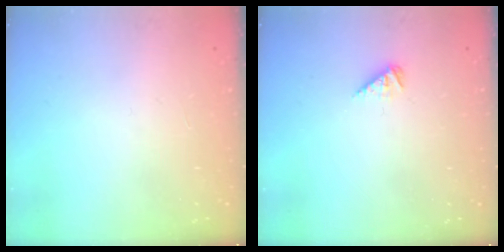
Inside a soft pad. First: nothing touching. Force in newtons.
{"total": 2.2, "press": 2.2, "slide": 0.4}